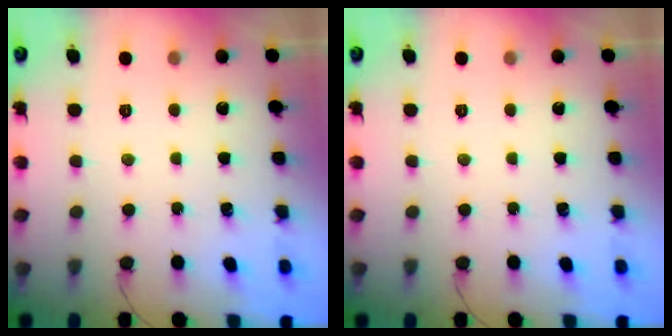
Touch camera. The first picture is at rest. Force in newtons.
{"total": 0.0}